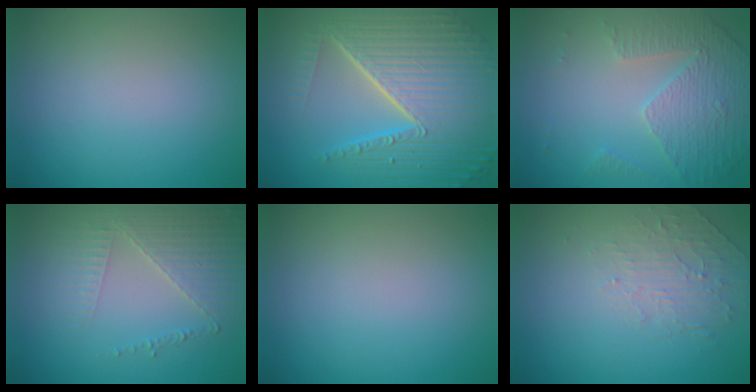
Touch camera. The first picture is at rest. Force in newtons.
{"total": 10.2, "press": 6.5, "slide": 7.8}
{"total": 4.9, "press": 3.4, "slide": 3.4}
{"total": 3.6, "press": 3.2, "slide": 1.7}
{"total": 0.0}
{"total": 2.0, "press": 0.9, "slide": 1.8}